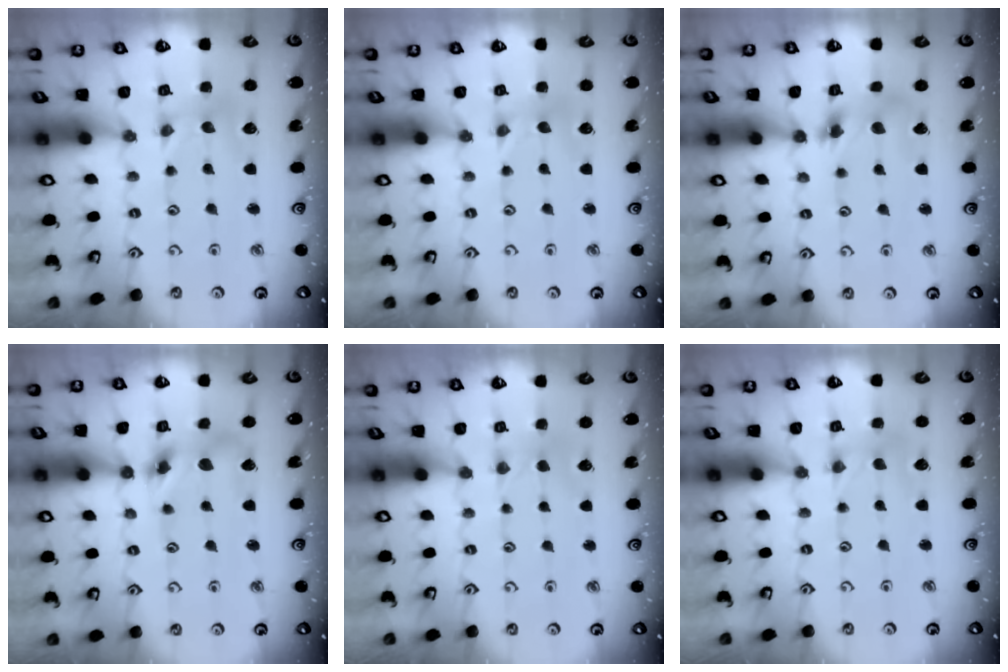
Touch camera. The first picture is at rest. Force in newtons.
{"total": 0.0}
{"total": 6.3, "press": 6.3, "slide": 0.7}
{"total": 10.0, "press": 9.9, "slide": 1.0}
{"total": 1.8, "press": 1.8, "slide": 0.4}
{"total": 0.0}